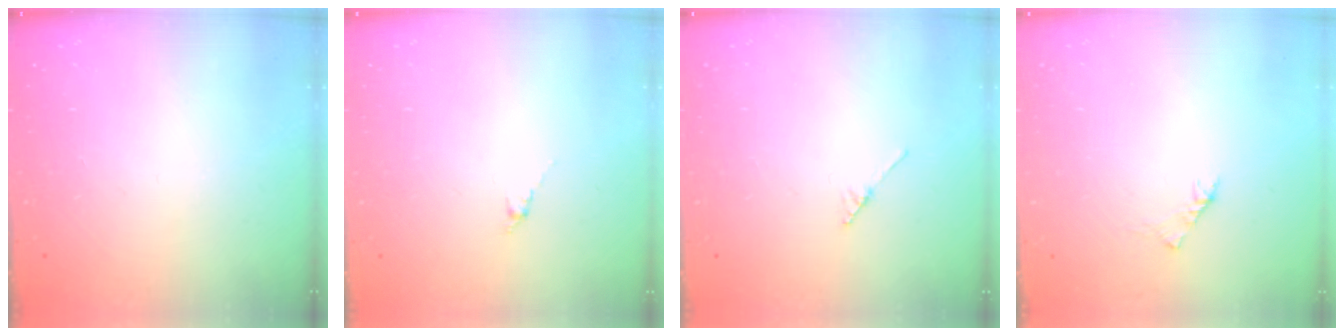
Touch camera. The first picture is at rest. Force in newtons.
{"total": 0.0}
{"total": 2.1, "press": 2.1, "slide": 0.1}
{"total": 1.6, "press": 1.4, "slide": 0.6}